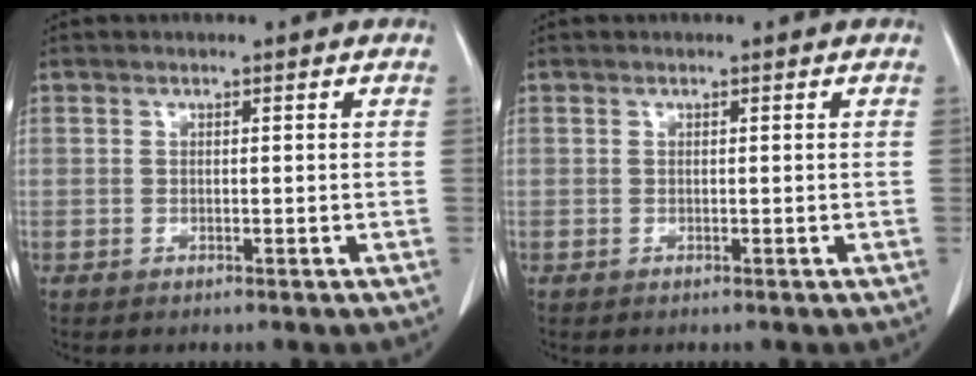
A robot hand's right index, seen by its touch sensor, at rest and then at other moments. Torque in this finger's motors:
{"motor_torque": [0.00, 0.00, 0.00, 0.00]}